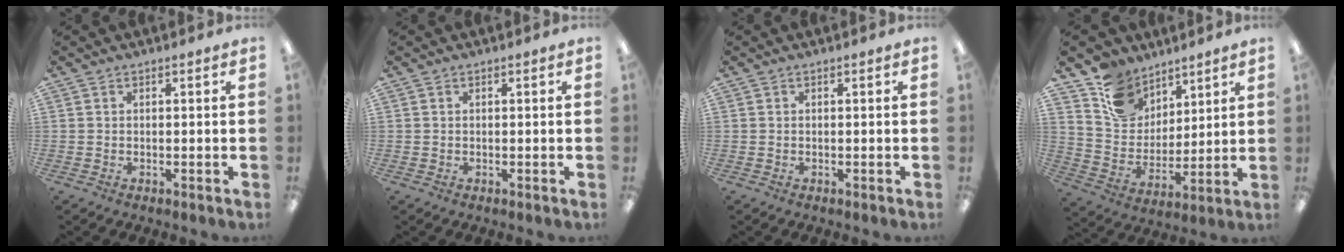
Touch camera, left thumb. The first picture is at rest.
{"total": 0.0}
{"total": 0.0}
{"total": 12.5, "force": [9.1, 8.1, 2.6], "torque": [-0.070, -0.057, 0.183]}